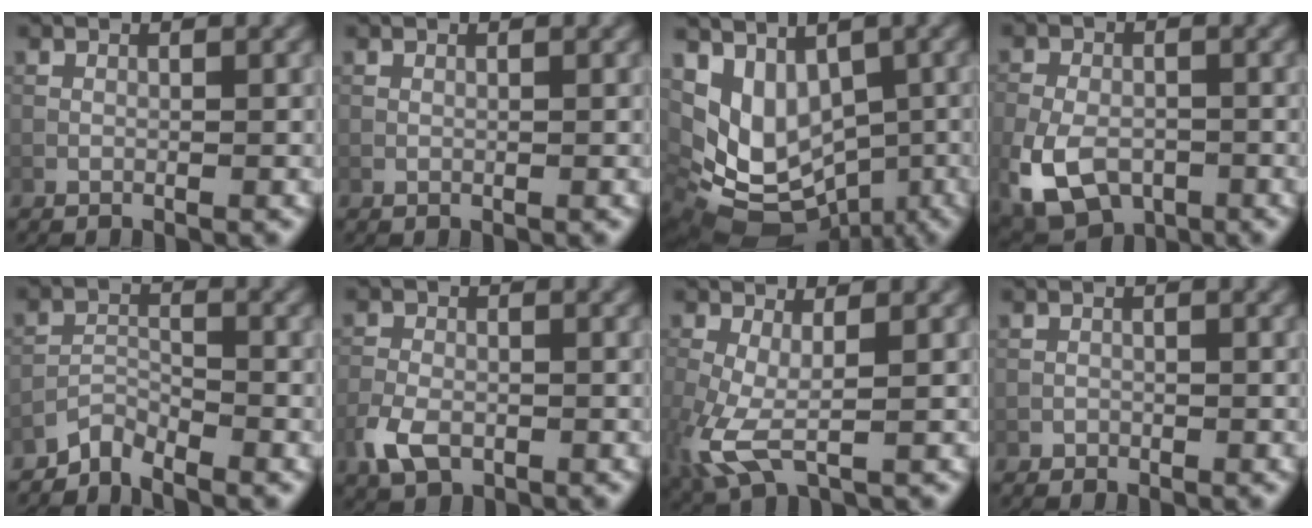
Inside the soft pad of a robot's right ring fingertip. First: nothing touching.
{"total": 0.0}
{"total": 9.0, "force": [0.5, 6.6, 6.1], "torque": [-0.100, -0.003, 0.037]}
{"total": 8.5, "force": [-3.3, 5.5, 5.6], "torque": [-0.129, -0.025, -0.057]}
{"total": 2.3, "force": [-2.2, 0.5, 0.3], "torque": [-0.005, 0.005, -0.050]}
{"total": 3.5, "force": [-1.6, 2.2, 2.2], "torque": [-0.050, -0.006, -0.036]}
{"total": 4.7, "force": [-1.0, 1.8, 4.3], "torque": [-0.123, -0.011, -0.024]}
{"total": 0.6, "force": [-0.3, 0.5, -0.1], "torque": [0.002, 0.001, -0.004]}